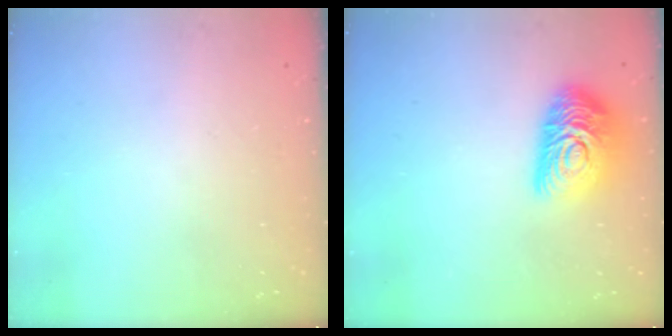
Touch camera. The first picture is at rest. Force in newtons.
{"total": 14.2, "press": 14.2, "slide": 0.8}